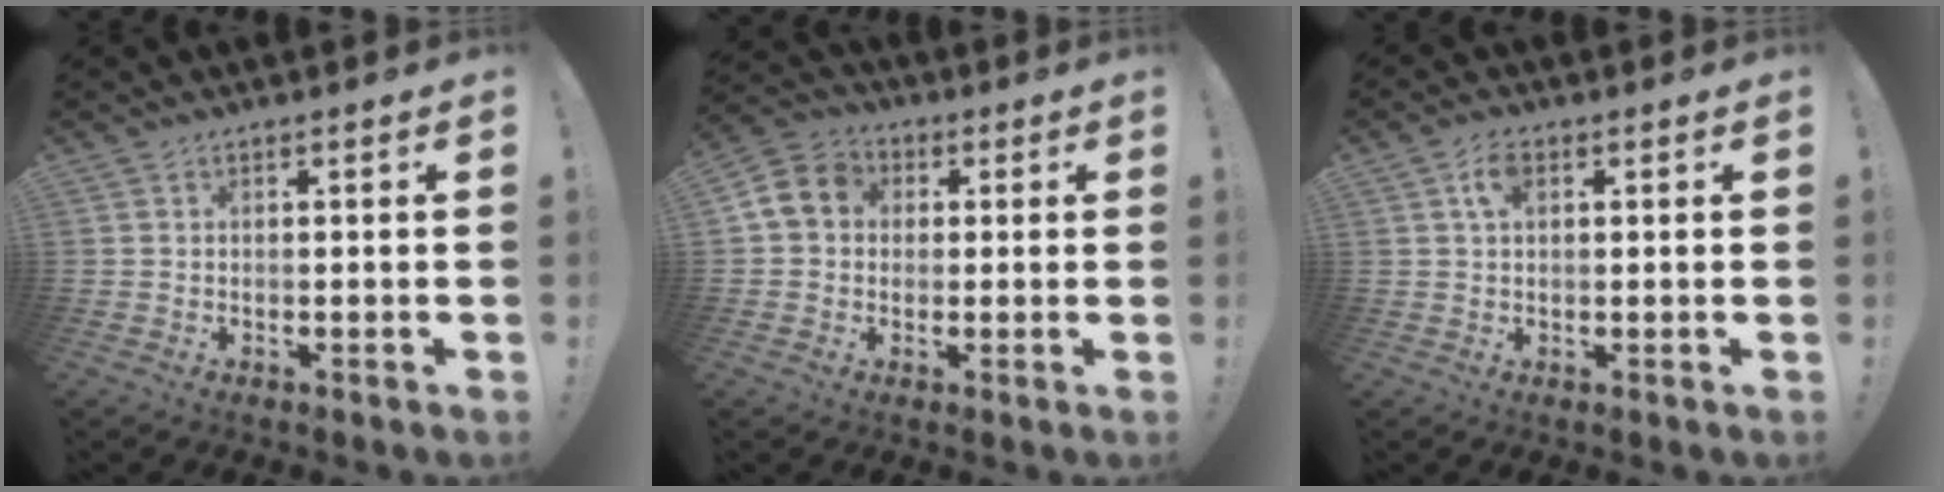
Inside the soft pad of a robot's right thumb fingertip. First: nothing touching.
{"total": 9.2, "force": [1.6, 7.4, 5.1], "torque": [-0.100, 0.011, 0.035]}
{"total": 3.6, "force": [1.3, 1.9, 2.8], "torque": [-0.047, 0.004, 0.019]}